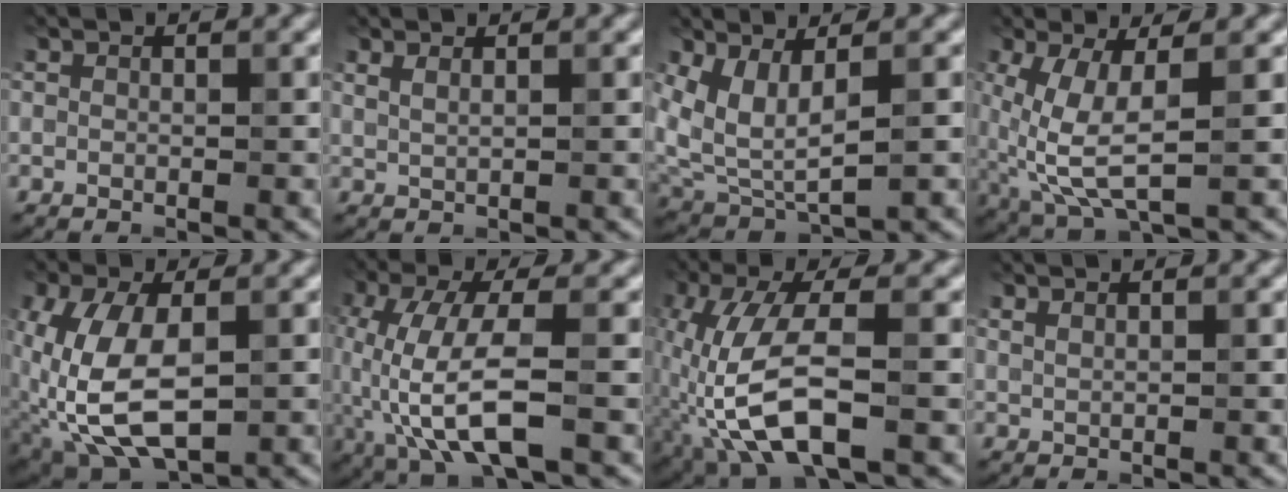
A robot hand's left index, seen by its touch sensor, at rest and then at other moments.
{"total": 0.9, "force": [0.6, 0.2, 0.7], "torque": [-0.016, -0.003, 0.011]}
{"total": 4.7, "force": [1.1, 2.3, 3.9], "torque": [-0.095, -0.016, 0.031]}
{"total": 6.4, "force": [-0.1, 2.4, 5.9], "torque": [-0.152, -0.014, 0.002]}
{"total": 9.8, "force": [-1.6, 5.5, 7.9], "torque": [-0.191, -0.011, -0.032]}
{"total": 7.6, "force": [-2.4, 2.4, 6.8], "torque": [-0.152, 0.002, -0.050]}
{"total": 9.0, "force": [-3.4, 3.2, 7.7], "torque": [-0.179, 0.004, -0.074]}
{"total": 0.6, "force": [0.4, 0.1, 0.3], "torque": [-0.013, -0.003, 0.010]}